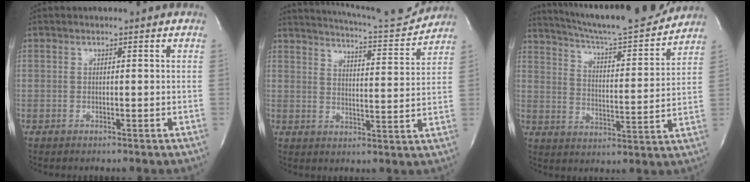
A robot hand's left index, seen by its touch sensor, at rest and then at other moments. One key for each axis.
{"total": 12.5, "fx": 12.1, "fy": -0.2, "fz": 3.3, "tx": -0.058, "ty": -0.030, "tz": 0.163}
{"total": 18.8, "fx": 17.2, "fy": 1.1, "fz": 7.4, "tx": -0.123, "ty": -0.022, "tz": 0.248}